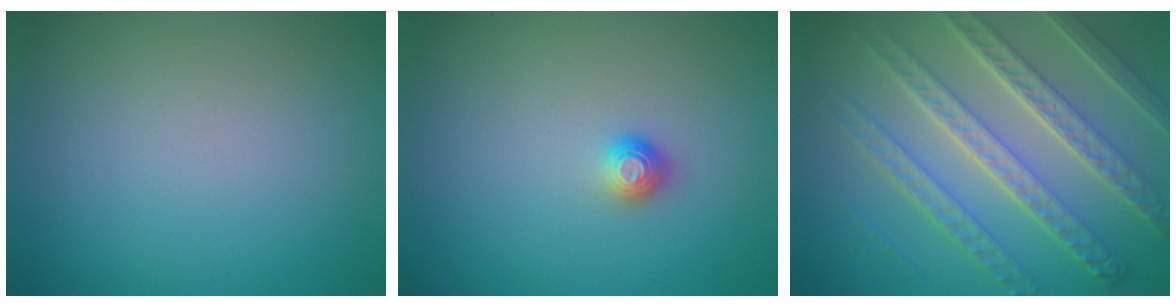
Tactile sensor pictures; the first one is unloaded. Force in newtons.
{"total": 1.0, "press": 0.9, "slide": 0.4}
{"total": 8.2, "press": 6.2, "slide": 5.4}